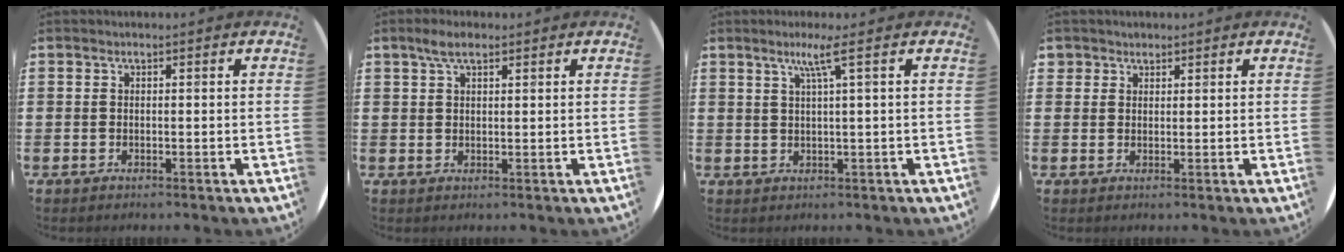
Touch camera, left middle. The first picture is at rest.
{"total": 3.0, "force": [2.0, 1.2, 1.9], "torque": [-0.032, 0.004, 0.034]}
{"total": 3.4, "force": [1.6, -0.4, 2.9], "torque": [-0.060, -0.001, 0.024]}
{"total": 1.5, "force": [1.3, 0.8, 0.0], "torque": [-0.002, 0.005, 0.026]}